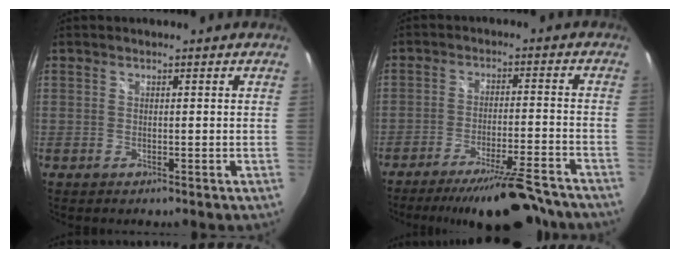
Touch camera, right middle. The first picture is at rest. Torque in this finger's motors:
{"motor_torque": [1.08, -1.06, 0.32, 0.07]}